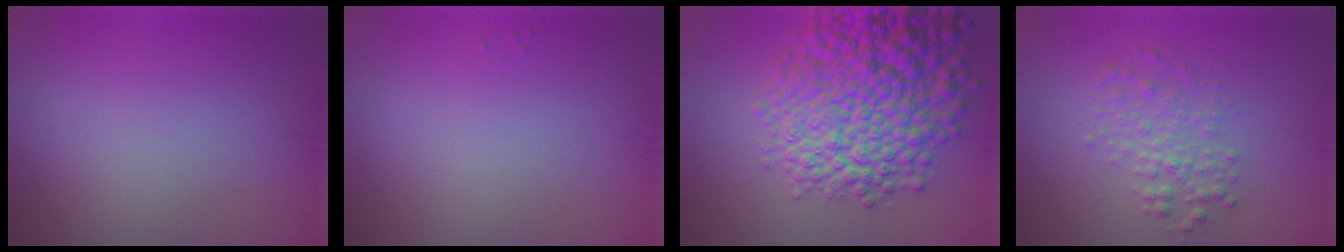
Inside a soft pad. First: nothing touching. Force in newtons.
{"total": 0.0}
{"total": 11.8, "press": 11.8, "slide": 0.4}
{"total": 2.7, "press": 2.7, "slide": 0.0}